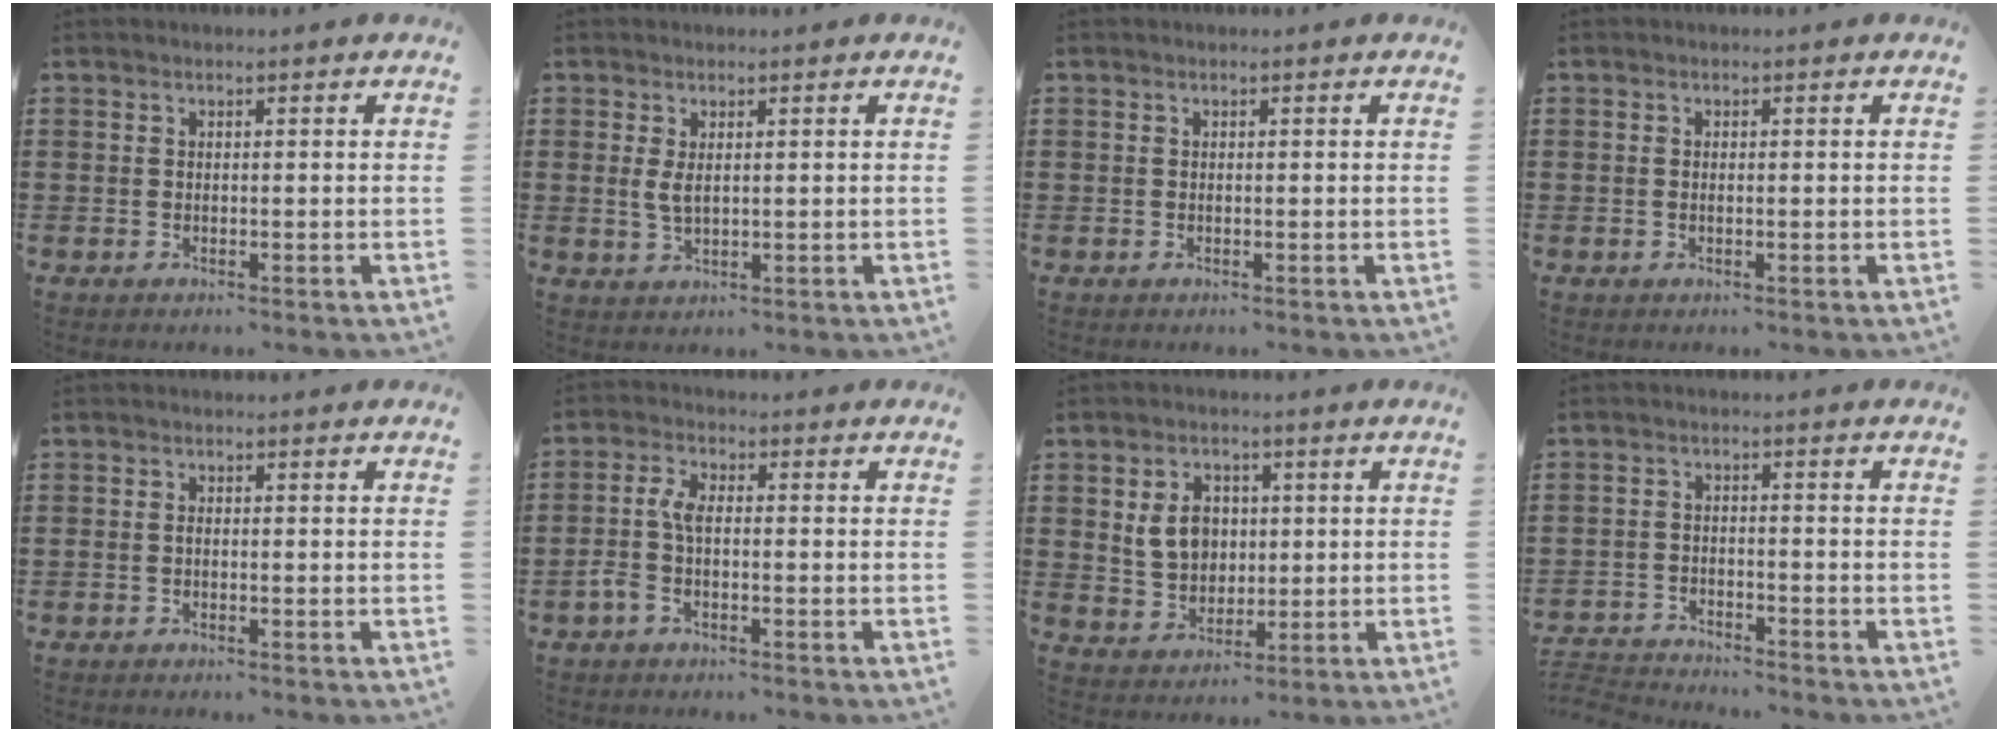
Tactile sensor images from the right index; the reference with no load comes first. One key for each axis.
{"total": 2.2, "fx": 0.7, "fy": 0.7, "fz": 2.0, "tx": -0.049, "ty": -0.002, "tz": 0.009}
{"total": 0.0}
{"total": 0.5, "fx": -0.1, "fy": 0.1, "fz": 0.5, "tx": -0.011, "ty": -0.002, "tz": -0.001}
{"total": 0.7, "fx": -0.3, "fy": 0.2, "fz": 0.6, "tx": -0.014, "ty": -0.005, "tz": -0.005}
{"total": 3.8, "fx": -1.0, "fy": 1.5, "fz": 3.3, "tx": -0.081, "ty": -0.001, "tz": -0.026}
{"total": 6.4, "fx": 1.2, "fy": 5.1, "fz": 3.7, "tx": -0.089, "ty": 0.009, "tz": 0.017}
{"total": 3.1, "fx": -3.1, "fy": 0.0, "fz": -0.2, "tx": -0.005, "ty": -0.002, "tz": -0.067}